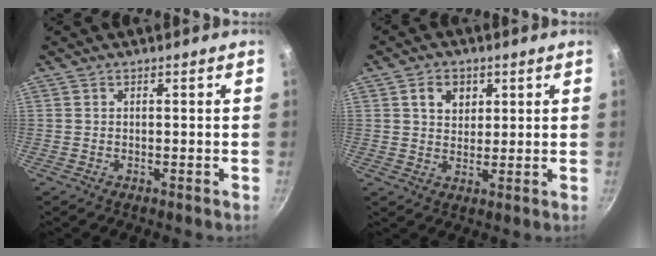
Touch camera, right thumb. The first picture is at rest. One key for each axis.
{"total": 5.2, "fx": 2.0, "fy": 4.0, "fz": 2.6, "tx": -0.021, "ty": -0.005, "tz": 0.033}